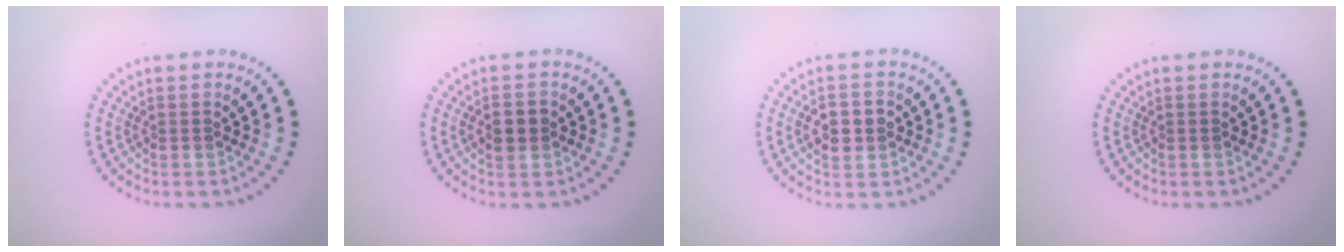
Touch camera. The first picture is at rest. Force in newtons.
{"total": 1.9, "press": 1.9, "slide": 0.1}
{"total": 3.0, "press": 3.0, "slide": 0.1}
{"total": 0.0}